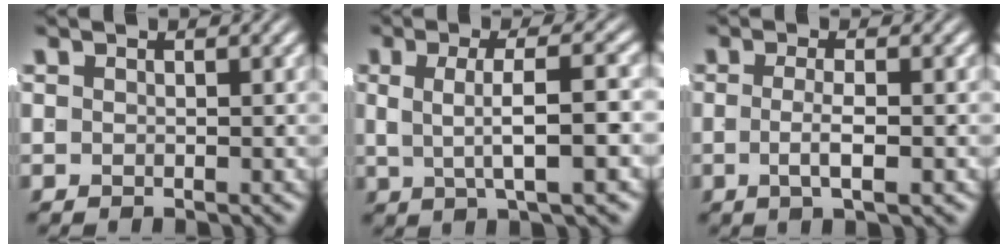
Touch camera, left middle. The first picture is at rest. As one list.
[{"total": 4.1, "force": [0.4, 0.5, 4.0], "torque": [-0.058, 0.001, 0.013]}, {"total": 2.4, "force": [-0.9, -0.4, 2.1], "torque": [-0.036, -0.009, -0.012]}]